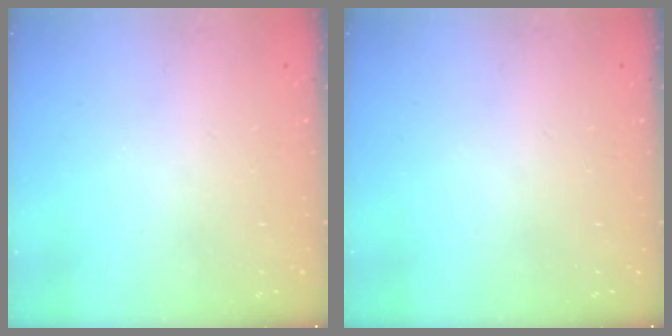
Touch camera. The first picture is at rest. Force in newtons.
{"total": 0.0}